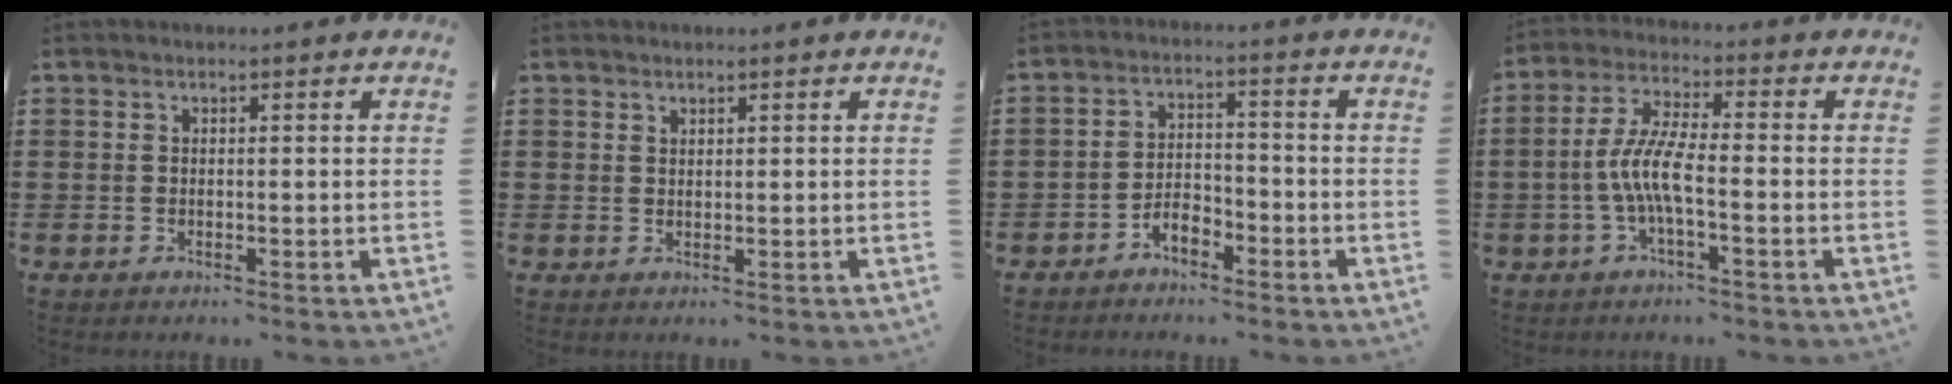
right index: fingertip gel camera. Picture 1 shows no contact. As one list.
[{"total": 0.9, "force": [0.8, 0.4, 0.0], "torque": [-0.002, 0.001, 0.016]}, {"total": 3.5, "force": [-2.8, 1.4, 1.4], "torque": [-0.030, 0.008, -0.057]}, {"total": 6.7, "force": [-1.8, 1.4, 6.3], "torque": [-0.151, -0.014, -0.045]}]